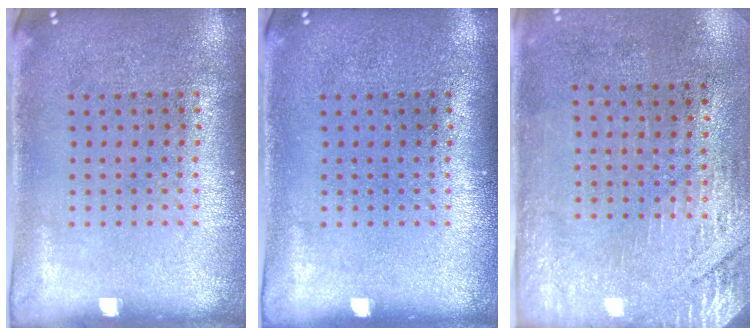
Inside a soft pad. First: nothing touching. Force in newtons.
{"total": 0.0}
{"total": 2.9, "press": 2.5, "slide": 1.5}